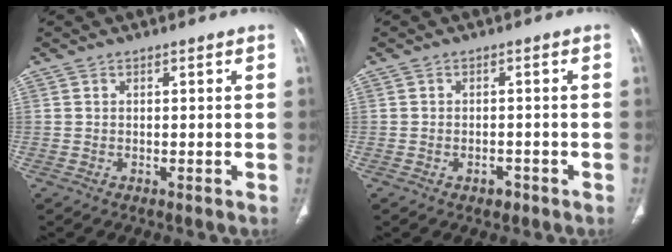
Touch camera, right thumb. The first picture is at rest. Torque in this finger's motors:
{"motor_torque": [-0.18, 0.05, -0.16, 0.00, 0.04]}